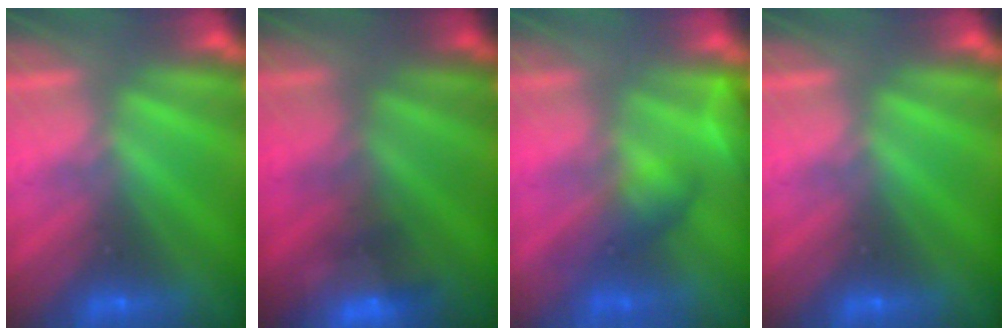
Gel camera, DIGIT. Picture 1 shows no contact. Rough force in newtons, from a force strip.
{"total": 3.8}
{"total": 4.8}
{"total": 0.0}